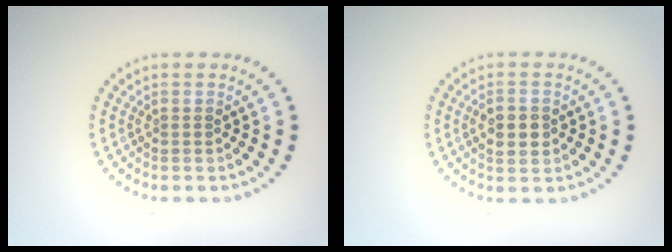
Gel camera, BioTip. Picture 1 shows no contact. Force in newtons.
{"total": 2.7, "press": 2.7, "slide": 0.1}